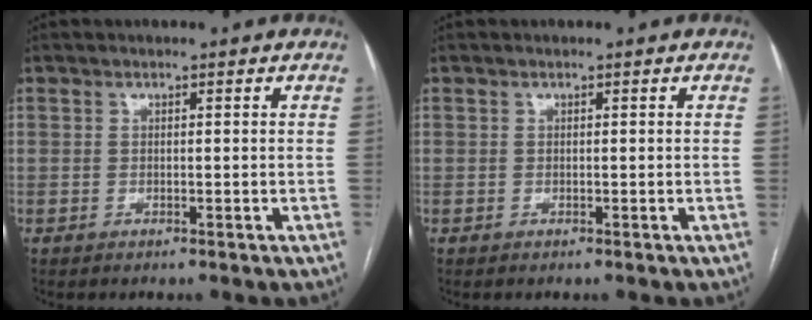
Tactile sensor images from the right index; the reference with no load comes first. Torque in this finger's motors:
{"motor_torque": [0.00, 0.00, 0.01, 0.00]}